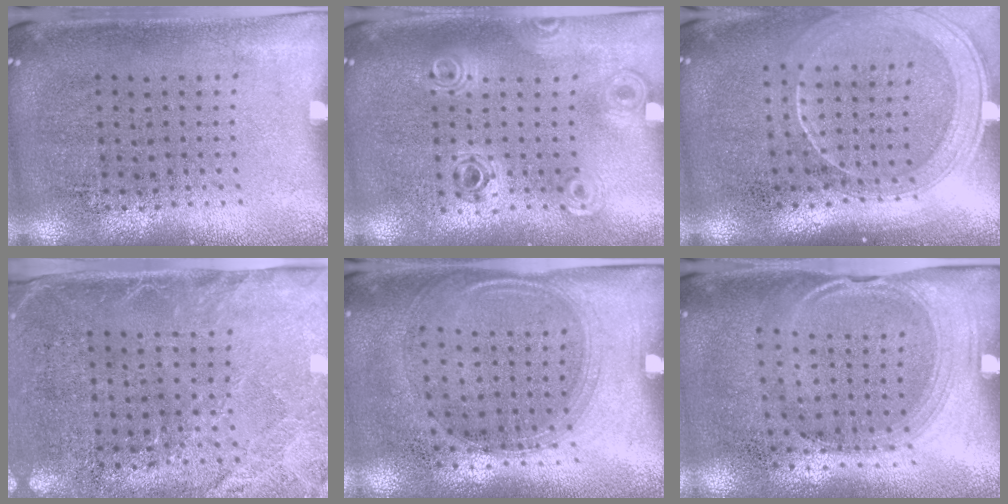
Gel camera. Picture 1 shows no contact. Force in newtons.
{"total": 0.8, "press": 0.8, "slide": 0.0}
{"total": 1.9, "press": 1.7, "slide": 0.9}
{"total": 2.7, "press": 2.3, "slide": 1.5}
{"total": 1.4, "press": 1.2, "slide": 0.6}
{"total": 1.5, "press": 1.2, "slide": 0.8}